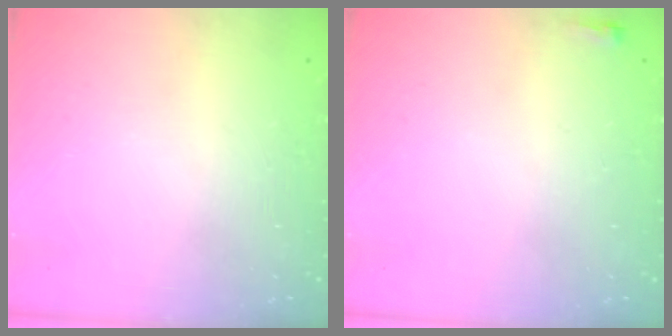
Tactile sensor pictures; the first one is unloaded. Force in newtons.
{"total": 2.1, "press": 2.0, "slide": 0.5}